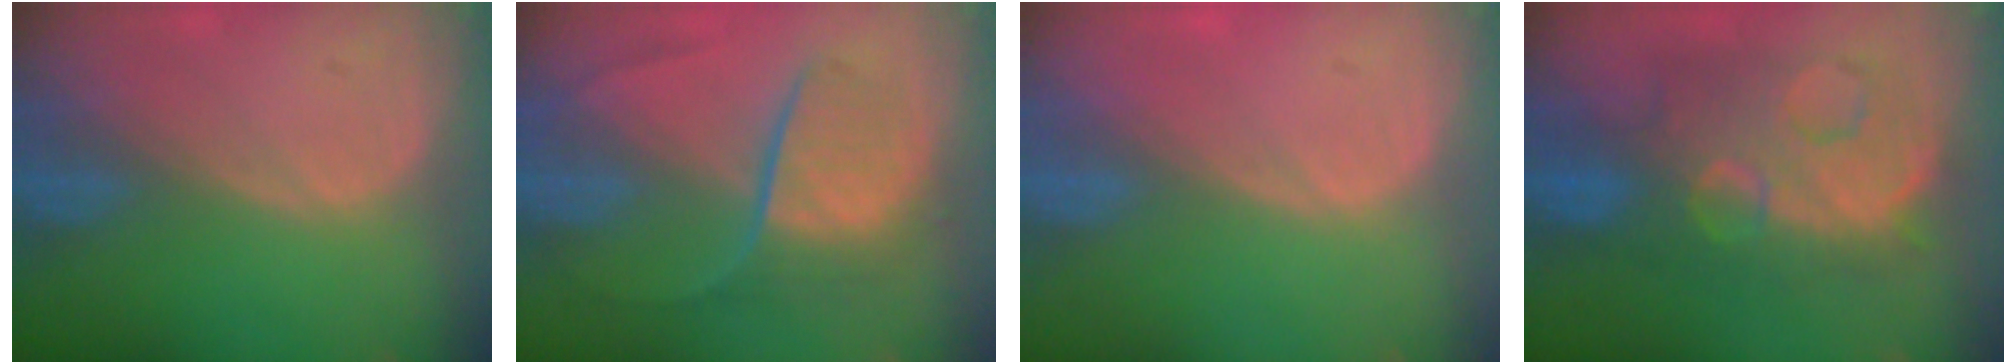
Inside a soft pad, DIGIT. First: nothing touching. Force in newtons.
{"total": 9.3, "press": 7.8, "slide": 5.2}
{"total": 0.6, "press": 0.0, "slide": 0.6}
{"total": 12.3, "press": 12.3, "slide": 1.3}